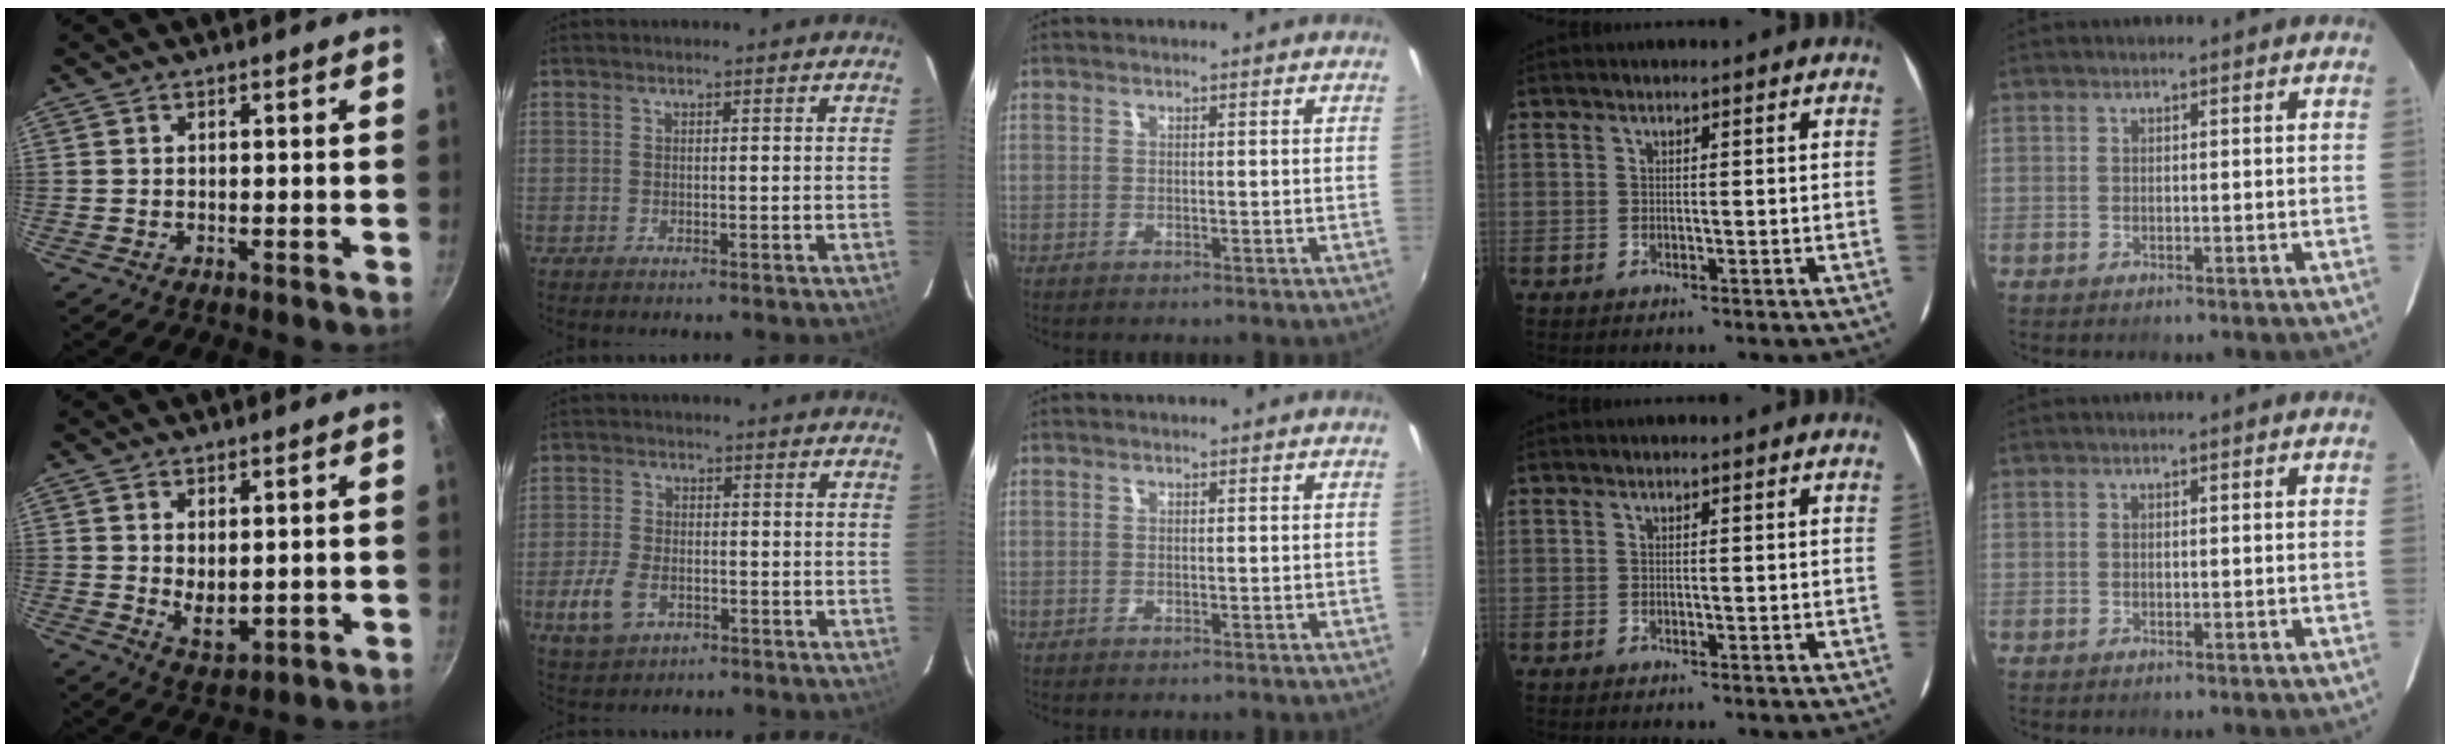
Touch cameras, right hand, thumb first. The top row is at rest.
{"thumb": {"total": 5.2, "force": [0.7, 2.8, 4.3], "torque": [-0.064, -0.017, 0.023]}, "index": {"total": 7.0, "force": [-3.0, 4.2, 4.6], "torque": [-0.116, -0.005, -0.053]}}